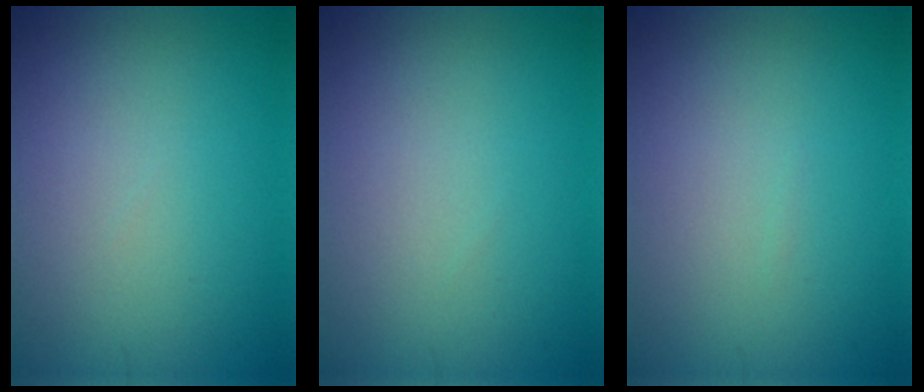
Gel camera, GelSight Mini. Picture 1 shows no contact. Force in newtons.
{"total": 0.0}
{"total": 0.0}